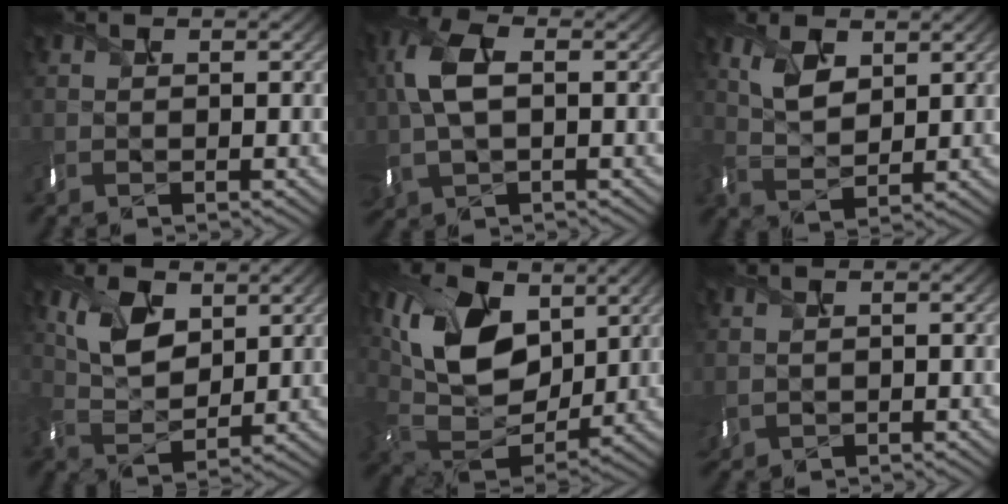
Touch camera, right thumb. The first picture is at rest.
{"total": 7.4, "force": [0.7, 4.3, 5.9], "torque": [-0.161, 0.001, 0.017]}
{"total": 4.1, "force": [2.2, 2.0, 2.8], "torque": [-0.074, -0.006, 0.056]}
{"total": 6.2, "force": [2.9, 3.4, 4.3], "torque": [-0.103, -0.003, 0.066]}
{"total": 13.9, "force": [4.9, 8.9, 9.5], "torque": [-0.226, 0.005, 0.097]}
{"total": 1.6, "force": [0.4, 0.9, 1.2], "torque": [-0.034, 0.000, 0.019]}